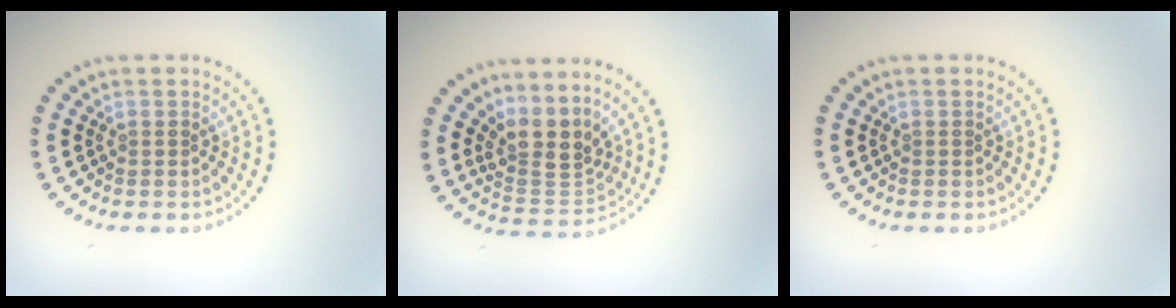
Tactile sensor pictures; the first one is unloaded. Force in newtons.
{"total": 3.8, "press": 2.9, "slide": 2.4}
{"total": 0.0}